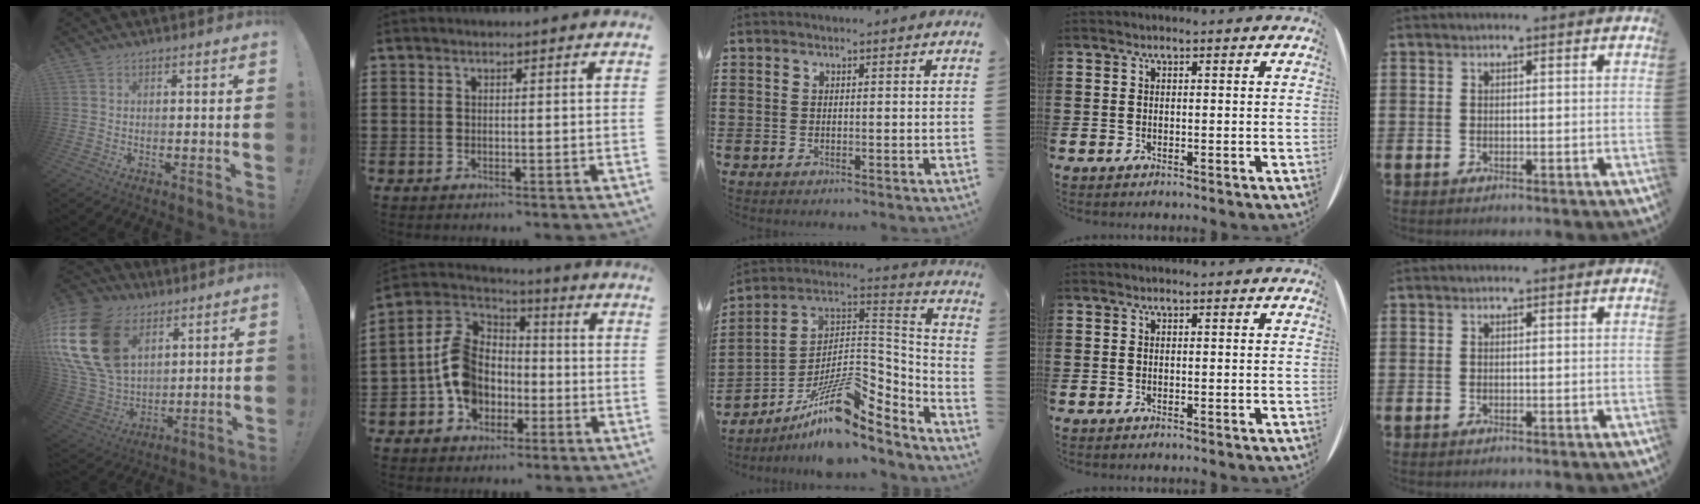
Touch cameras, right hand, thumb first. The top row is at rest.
{"thumb": {"total": 26.4, "force": [9.7, 18.5, 16.1], "torque": [-0.335, -0.039, 0.208]}, "index": {"total": 10.3, "force": [-2.1, 7.9, 6.3], "torque": [-0.172, 0.019, -0.046]}, "middle": {"total": 13.4, "force": [-8.2, 3.6, 9.9], "torque": [-0.193, -0.005, -0.160]}}